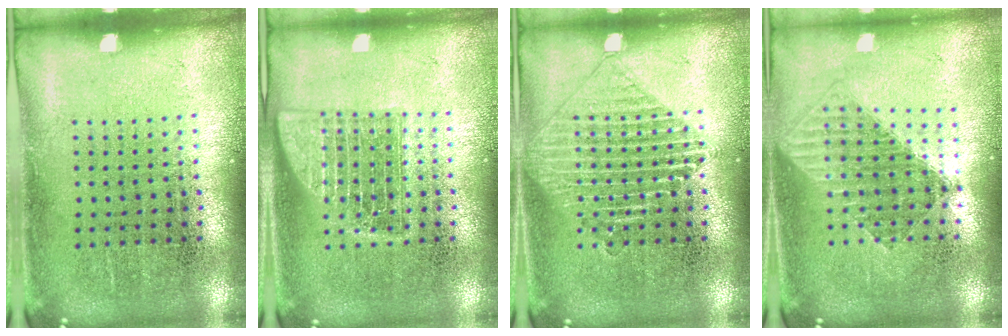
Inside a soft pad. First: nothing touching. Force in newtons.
{"total": 1.8, "press": 1.7, "slide": 0.3}
{"total": 2.3, "press": 2.3, "slide": 0.3}
{"total": 1.5, "press": 1.3, "slide": 0.8}